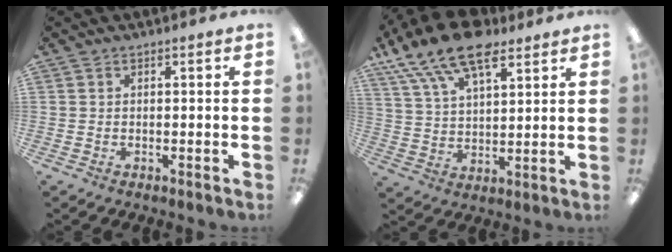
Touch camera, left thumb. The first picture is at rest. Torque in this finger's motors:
{"motor_torque": [0.42, 0.42, 1.58, -1.19, 0.37]}